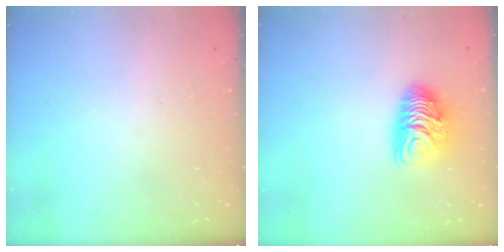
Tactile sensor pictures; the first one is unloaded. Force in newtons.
{"total": 9.6, "press": 9.6, "slide": 0.5}